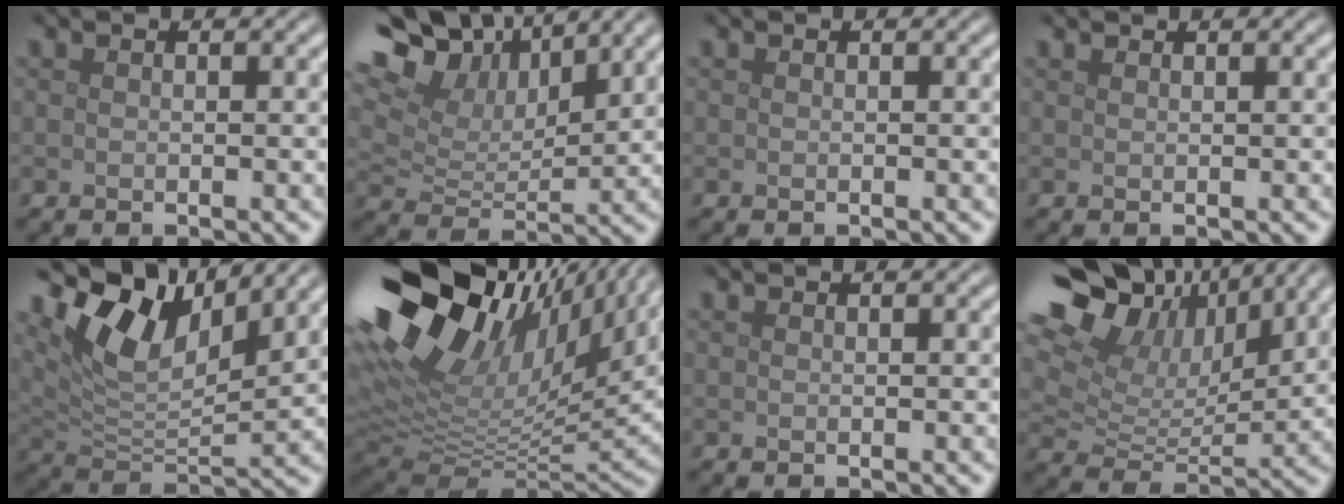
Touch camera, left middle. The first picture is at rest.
{"total": 13.7, "force": [8.9, 7.4, 7.4], "torque": [-0.157, 0.041, 0.129]}
{"total": 0.0}
{"total": 0.7, "force": [0.7, 0.1, 0.1], "torque": [-0.005, -0.002, 0.010]}
{"total": 8.4, "force": [4.8, 3.8, 5.8], "torque": [-0.108, 0.002, 0.088]}
{"total": 18.1, "force": [8.6, 9.5, 12.8], "torque": [-0.254, 0.029, 0.172]}
{"total": 0.0}
{"total": 17.4, "force": [10.3, 9.8, 10.0], "torque": [-0.193, 0.052, 0.154]}